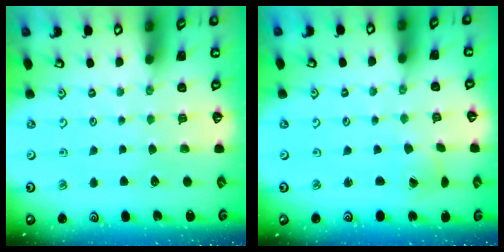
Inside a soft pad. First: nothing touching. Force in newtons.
{"total": 1.2, "press": 1.2, "slide": 0.1}